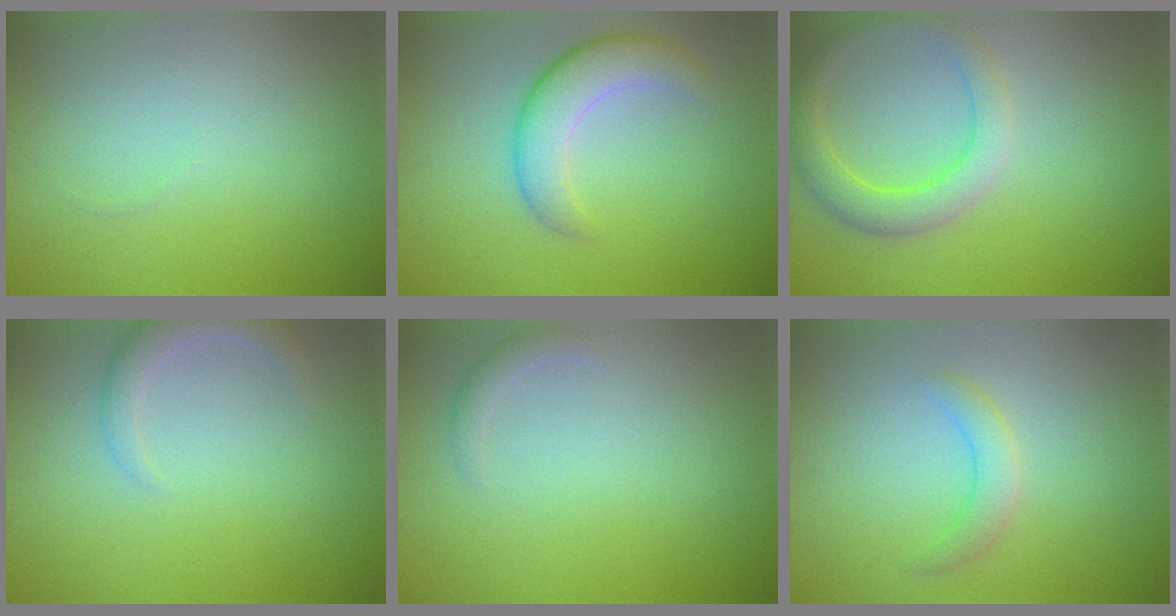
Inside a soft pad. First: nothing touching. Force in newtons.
{"total": 4.2, "press": 4.2, "slide": 0.3}
{"total": 3.6, "press": 3.6, "slide": 0.2}
{"total": 2.4, "press": 2.3, "slide": 0.3}
{"total": 1.0, "press": 1.0, "slide": 0.0}
{"total": 2.0, "press": 2.0, "slide": 0.1}